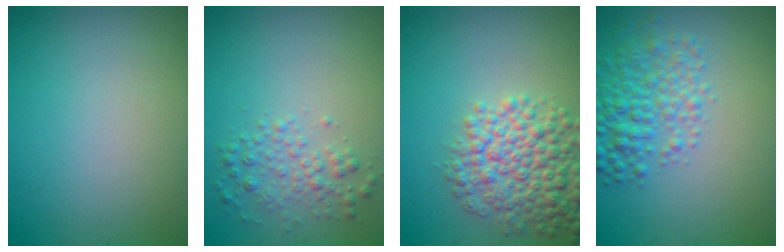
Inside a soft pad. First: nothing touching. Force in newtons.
{"total": 2.4, "press": 2.4, "slide": 0.1}
{"total": 6.5, "press": 6.5, "slide": 0.2}
{"total": 4.5, "press": 4.5, "slide": 0.1}